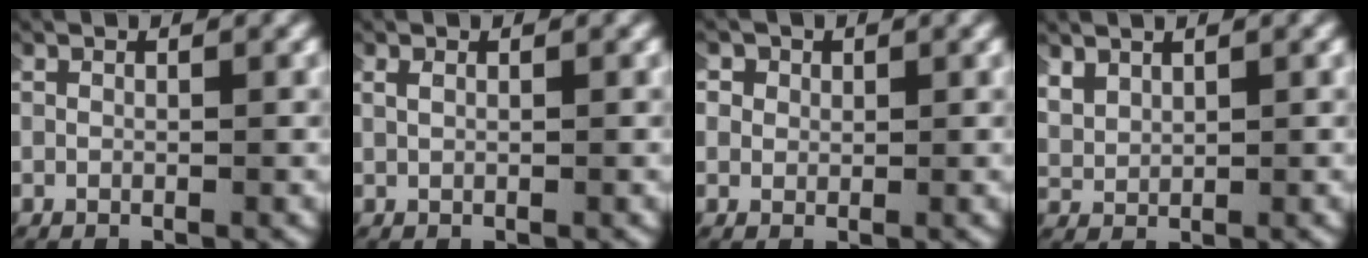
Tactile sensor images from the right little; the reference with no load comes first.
{"total": 0.7, "force": [0.5, 0.1, 0.5], "torque": [-0.010, -0.001, 0.013]}
{"total": 2.7, "force": [0.4, 2.6, 0.7], "torque": [-0.032, 0.002, -0.002]}
{"total": 2.4, "force": [1.6, 1.4, 1.1], "torque": [-0.035, -0.006, 0.039]}